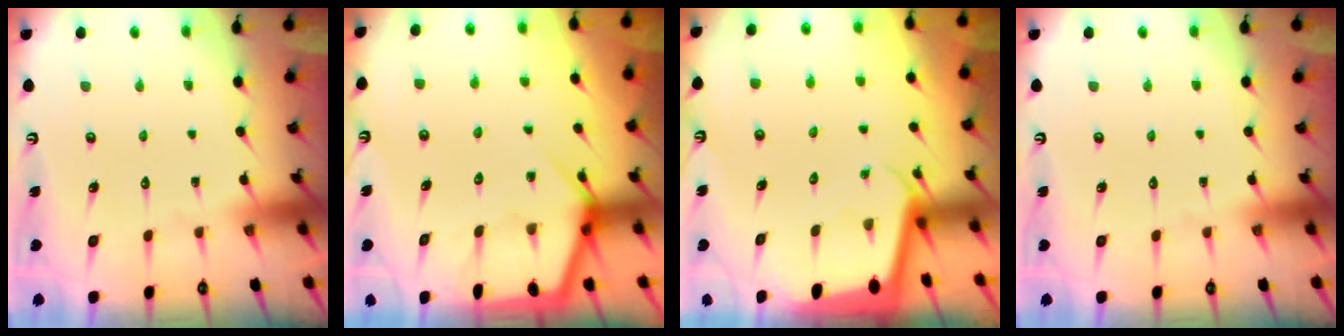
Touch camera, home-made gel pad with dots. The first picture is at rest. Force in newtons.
{"total": 5.1, "press": 5.1, "slide": 0.5}
{"total": 2.2, "press": 2.2, "slide": 0.2}
{"total": 0.0}